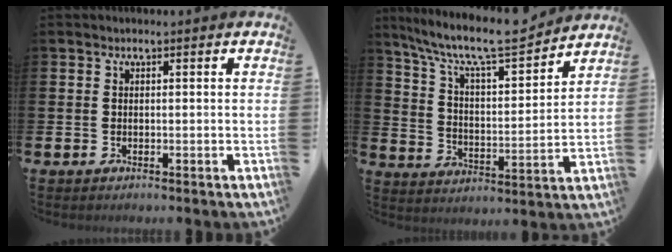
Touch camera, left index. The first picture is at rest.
{"total": 10.1, "force": [8.9, 1.9, 4.2], "torque": [-0.107, -0.065, 0.150]}